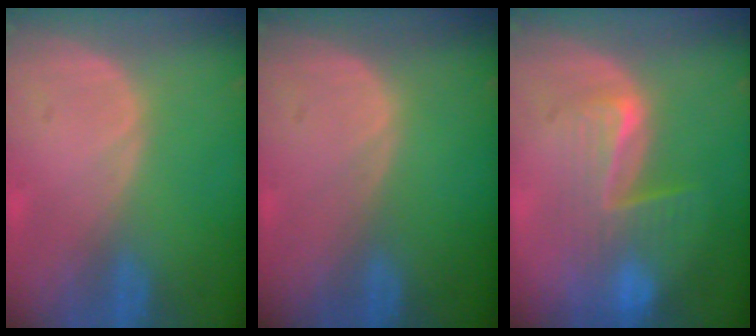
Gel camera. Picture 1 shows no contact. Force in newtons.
{"total": 0.0}
{"total": 7.1, "press": 6.9, "slide": 1.9}